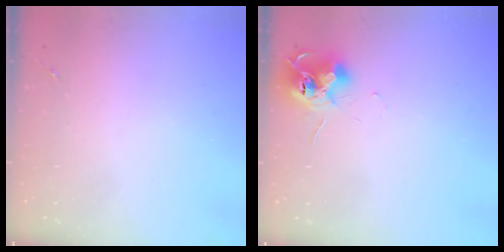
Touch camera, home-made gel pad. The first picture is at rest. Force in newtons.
{"total": 12.3, "press": 12.3, "slide": 0.8}